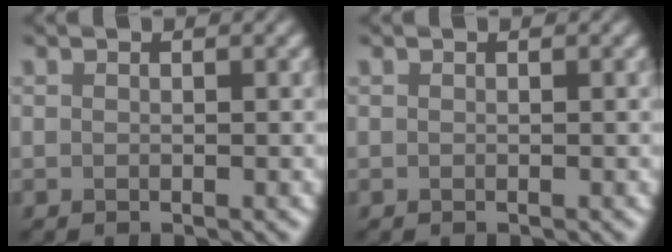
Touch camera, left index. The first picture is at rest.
{"total": 0.0}